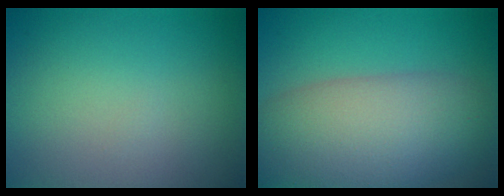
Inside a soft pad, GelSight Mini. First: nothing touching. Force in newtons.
{"total": 10.6, "press": 10.6, "slide": 0.7}